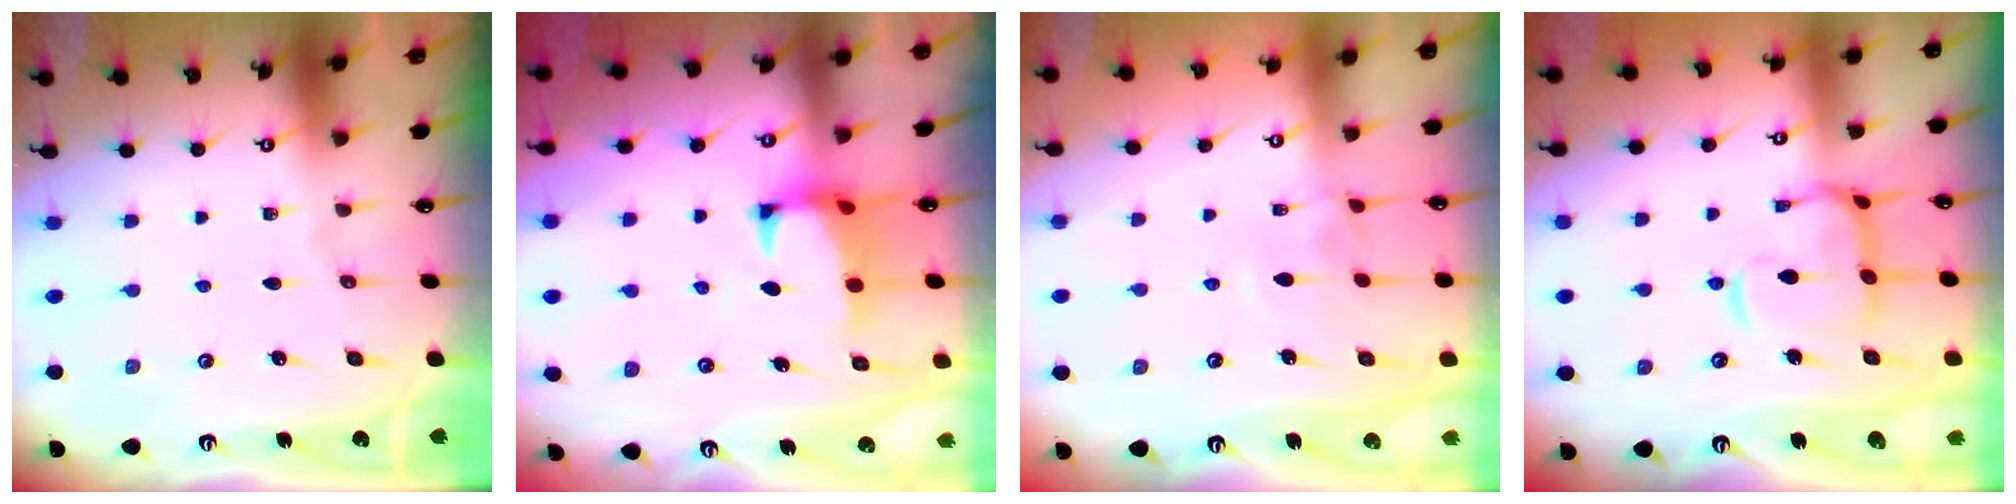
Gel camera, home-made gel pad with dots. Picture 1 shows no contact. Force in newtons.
{"total": 1.0, "press": 0.2, "slide": 1.0}
{"total": 3.0, "press": 3.0, "slide": 0.4}
{"total": 7.7, "press": 7.6, "slide": 1.0}